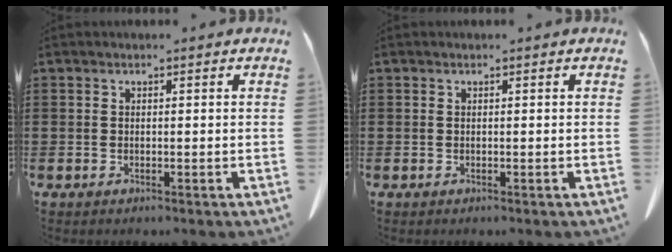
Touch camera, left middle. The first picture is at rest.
{"total": 0.0}